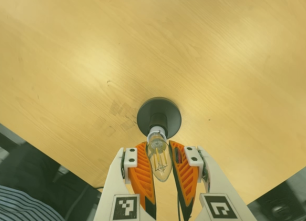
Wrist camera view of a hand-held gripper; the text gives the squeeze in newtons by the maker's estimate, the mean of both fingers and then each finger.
{"total": 25.6, "left": 27.0, "right": 24.2}